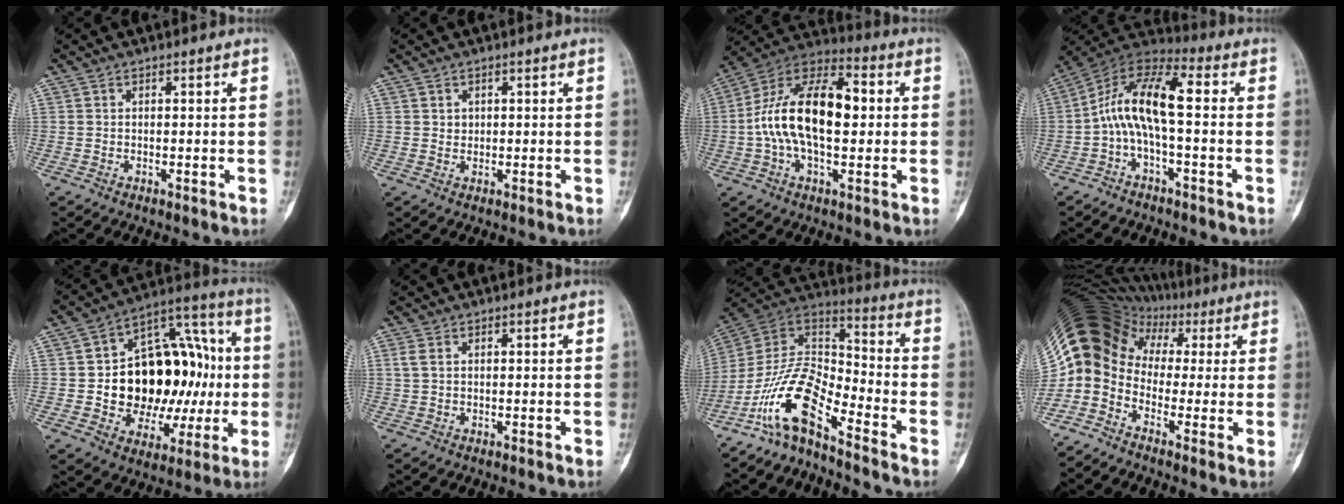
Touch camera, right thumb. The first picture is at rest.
{"total": 1.2, "force": [0.4, 1.0, 0.4], "torque": [0.002, -0.001, 0.007]}
{"total": 18.9, "force": [0.6, 9.9, 16.1], "torque": [-0.281, 0.036, 0.004]}
{"total": 11.6, "force": [-1.2, 4.2, 10.8], "torque": [-0.206, 0.056, -0.035]}
{"total": 24.6, "force": [-0.5, 16.7, 18.1], "torque": [-0.217, 0.038, 0.006]}
{"total": 1.9, "force": [0.7, 1.1, 1.3], "torque": [-0.038, 0.008, 0.020]}
{"total": 13.7, "force": [-9.3, 4.7, 8.9], "torque": [-0.164, 0.092, -0.185]}
{"total": 12.4, "force": [-1.3, 10.4, 6.6], "torque": [-0.110, 0.069, -0.037]}